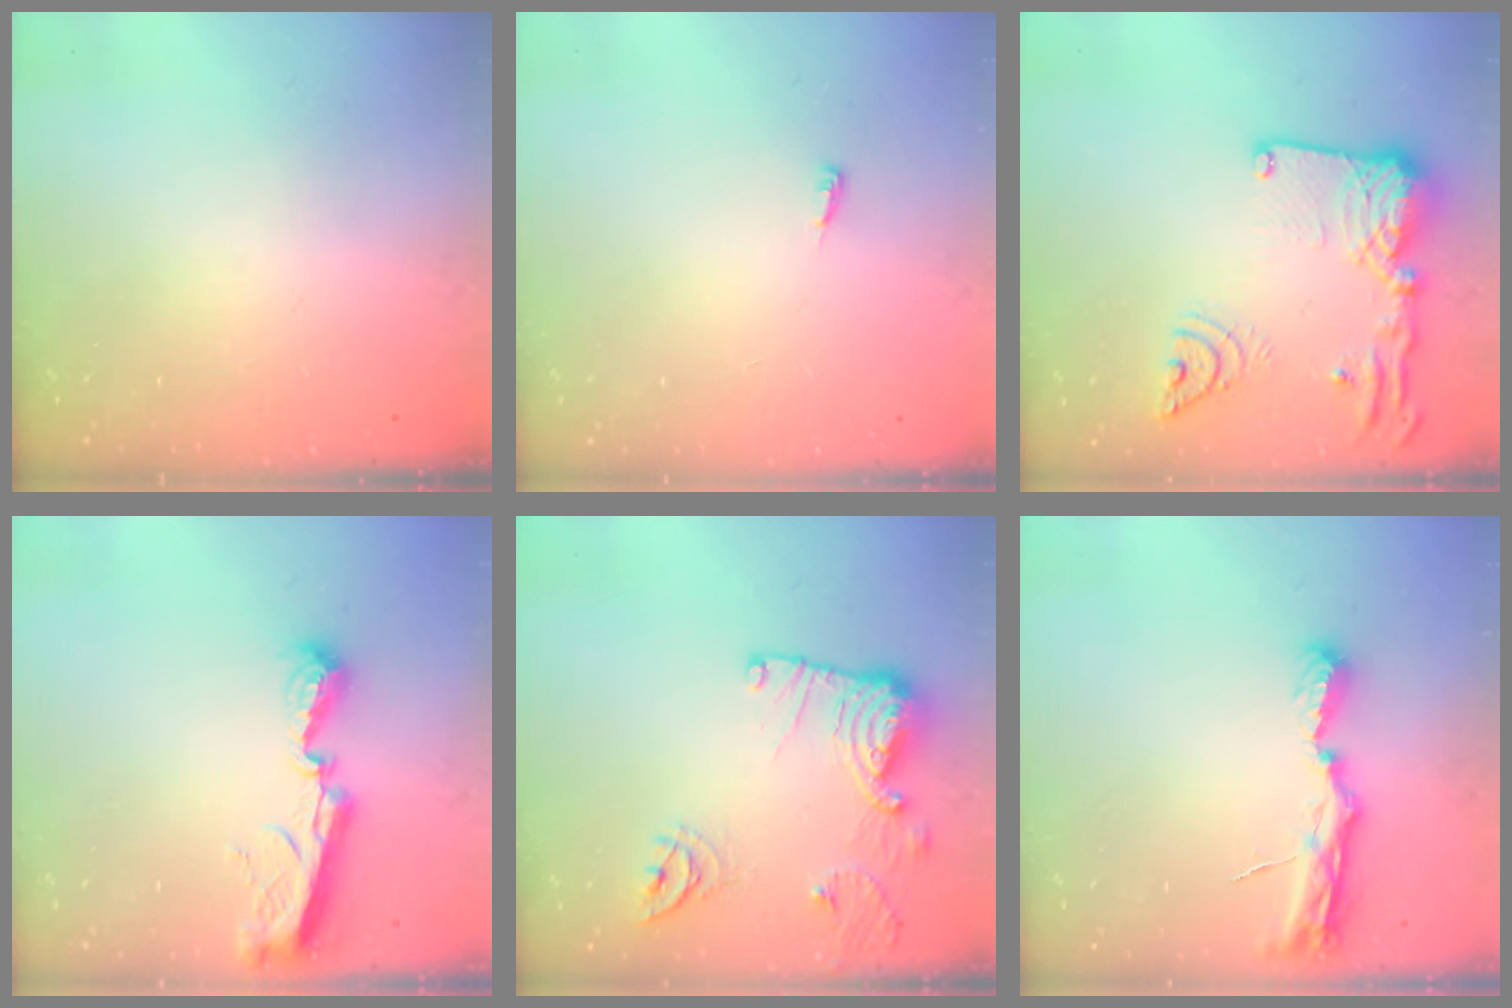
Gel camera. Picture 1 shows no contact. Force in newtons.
{"total": 3.3, "press": 3.3, "slide": 0.8}
{"total": 20.1, "press": 19.9, "slide": 2.3}
{"total": 9.1, "press": 9.1, "slide": 0.6}
{"total": 13.7, "press": 13.6, "slide": 1.4}
{"total": 7.7, "press": 7.7, "slide": 0.8}